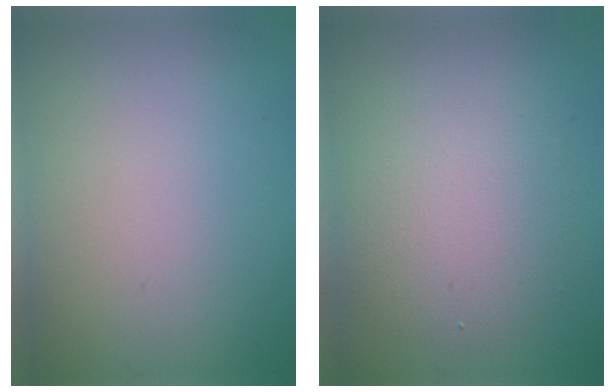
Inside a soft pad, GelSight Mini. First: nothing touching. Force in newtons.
{"total": 4.5, "press": 4.5, "slide": 0.4}